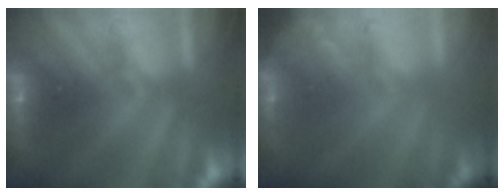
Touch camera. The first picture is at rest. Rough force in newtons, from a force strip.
{"total": 1.9}